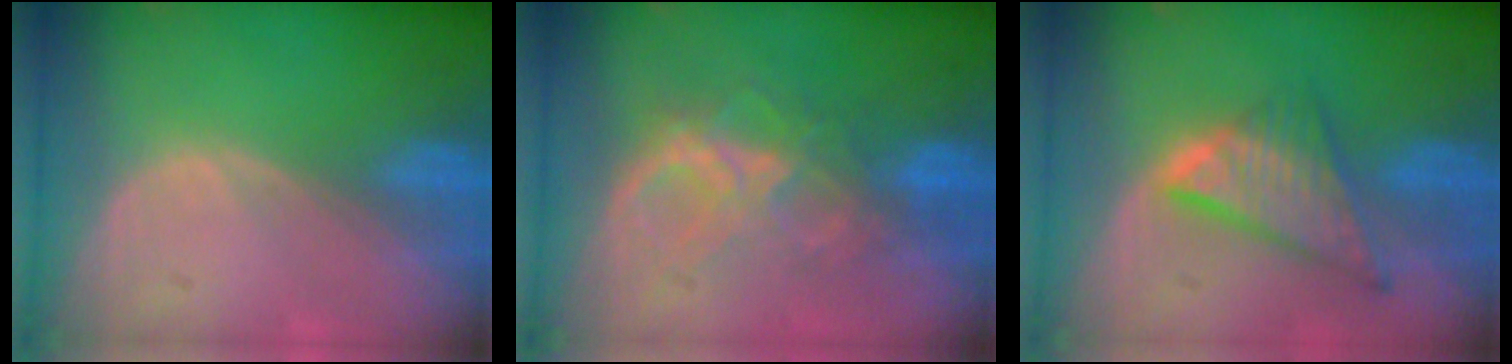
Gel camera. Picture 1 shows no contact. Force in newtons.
{"total": 6.5, "press": 6.5, "slide": 0.7}
{"total": 8.7, "press": 7.4, "slide": 4.6}